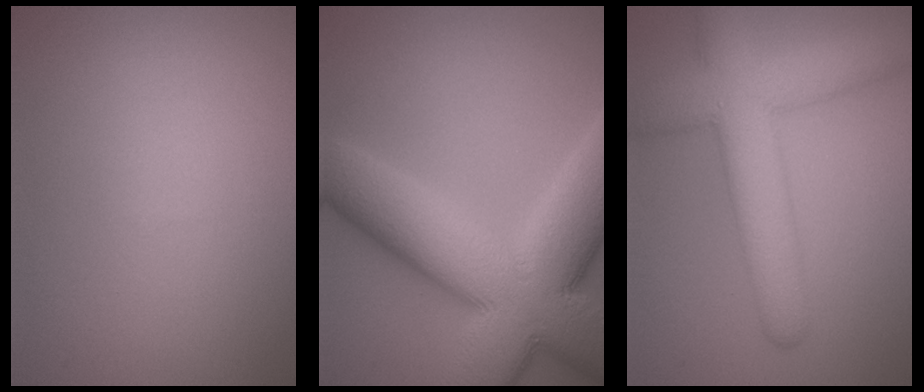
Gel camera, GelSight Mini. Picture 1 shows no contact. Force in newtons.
{"total": 14.9, "press": 14.9, "slide": 0.7}
{"total": 7.7, "press": 7.7, "slide": 0.3}